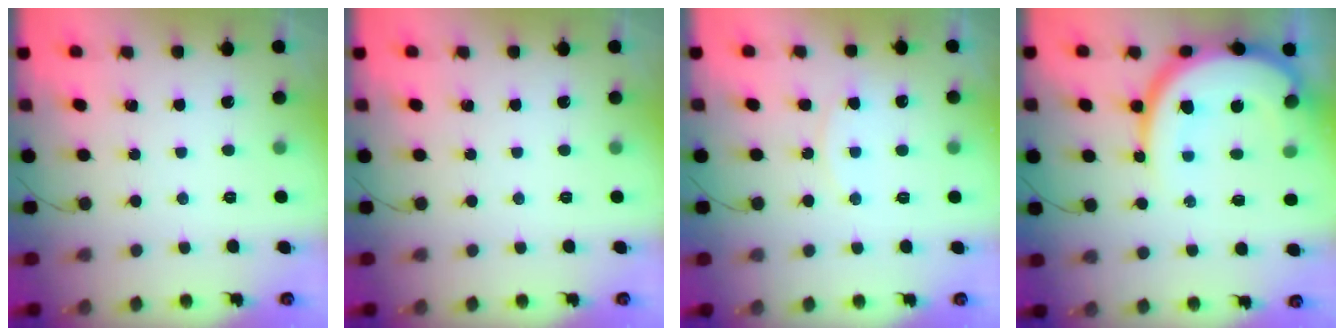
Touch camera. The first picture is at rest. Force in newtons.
{"total": 0.0}
{"total": 9.3, "press": 9.3, "slide": 0.3}
{"total": 16.9, "press": 16.9, "slide": 1.5}